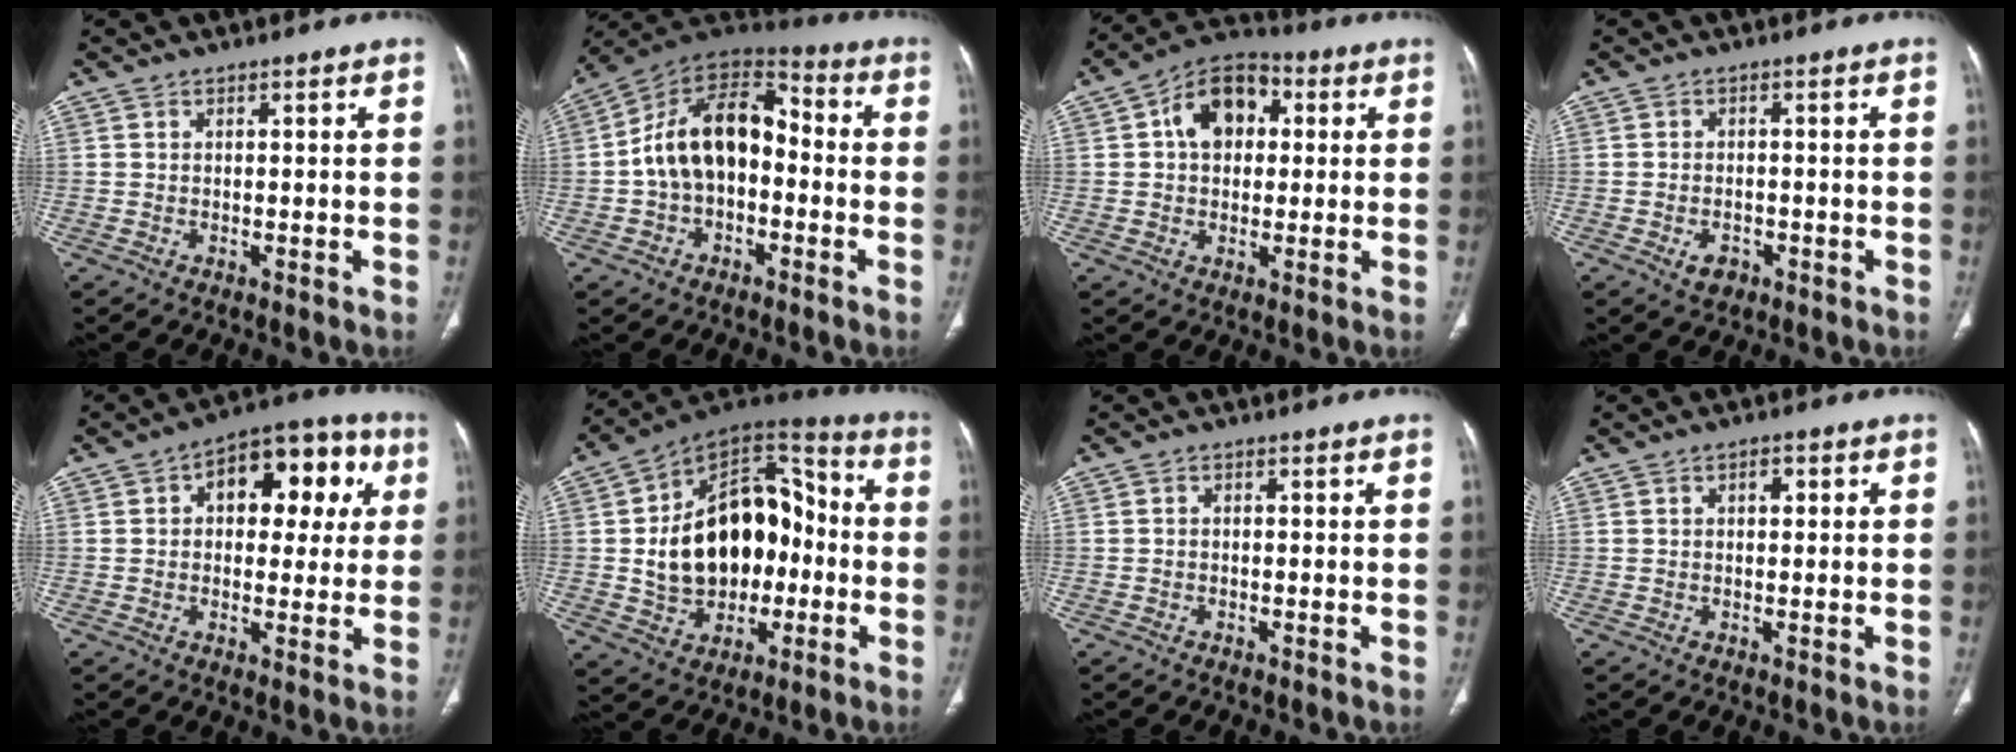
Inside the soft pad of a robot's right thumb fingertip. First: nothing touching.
{"total": 15.6, "force": [-1.5, 10.1, 11.8], "torque": [-0.178, 0.051, -0.036]}
{"total": 11.1, "force": [2.3, 7.8, 7.5], "torque": [-0.094, 0.020, 0.025]}
{"total": 2.9, "force": [-1.5, 1.9, 1.6], "torque": [-0.021, 0.007, -0.017]}
{"total": 15.3, "force": [4.4, 9.0, 11.6], "torque": [-0.102, 0.026, 0.055]}
{"total": 23.3, "force": [-1.3, 16.0, 16.8], "torque": [-0.231, 0.039, -0.014]}
{"total": 0.0}
{"total": 2.0, "force": [0.7, 1.2, 1.5], "torque": [-0.019, 0.002, 0.009]}